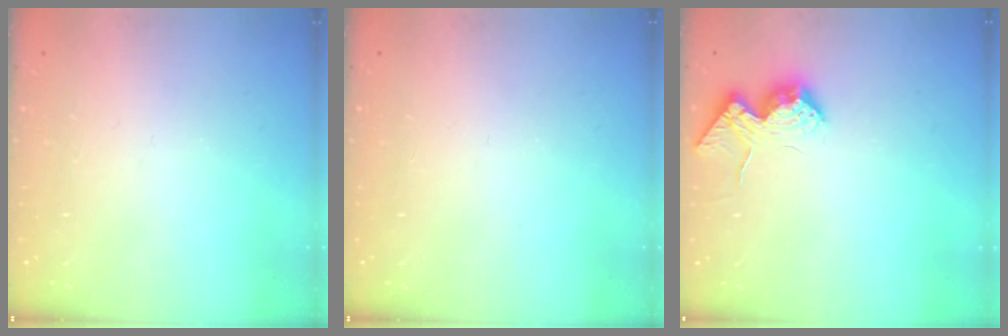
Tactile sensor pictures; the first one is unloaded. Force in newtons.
{"total": 0.0}
{"total": 16.2, "press": 16.2, "slide": 0.4}